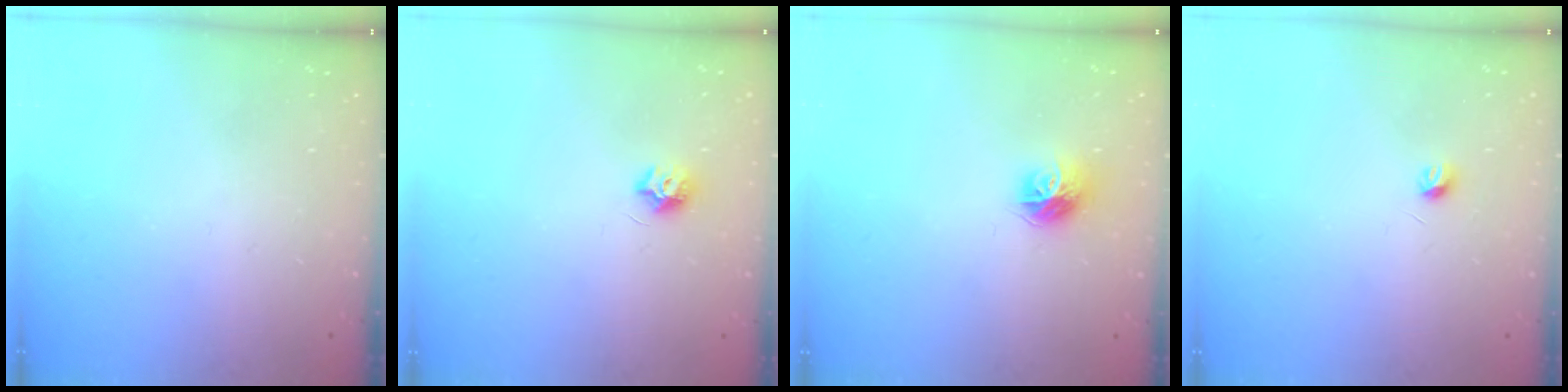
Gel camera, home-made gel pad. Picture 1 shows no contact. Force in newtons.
{"total": 6.8, "press": 6.8, "slide": 0.5}
{"total": 9.4, "press": 9.4, "slide": 0.5}
{"total": 3.3, "press": 3.2, "slide": 0.6}